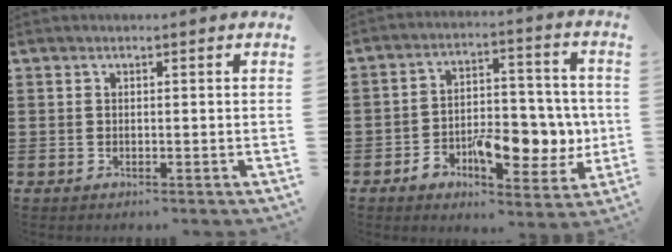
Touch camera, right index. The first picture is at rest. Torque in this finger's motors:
{"motor_torque": [2.14, 0.00, 1.00, 0.17]}